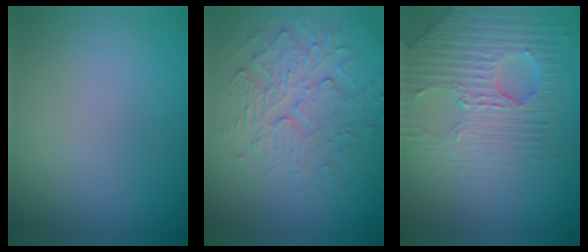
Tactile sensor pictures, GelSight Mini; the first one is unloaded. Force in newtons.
{"total": 4.6, "press": 3.5, "slide": 3.0}
{"total": 3.9, "press": 3.8, "slide": 1.1}